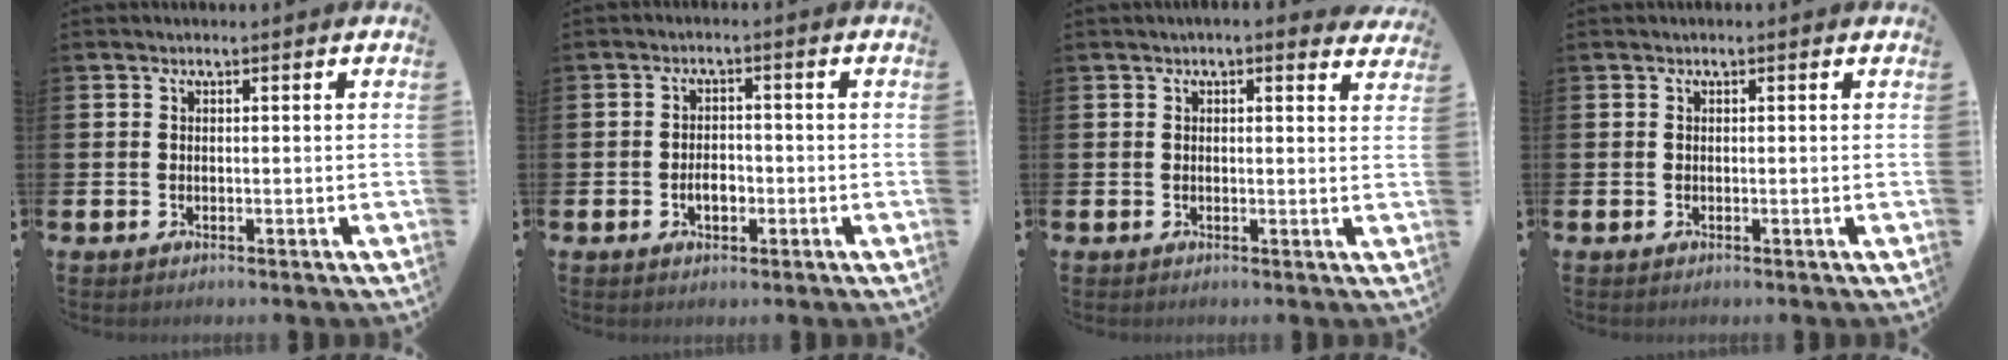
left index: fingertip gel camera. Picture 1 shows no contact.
{"total": 2.9, "force": [-0.8, 1.7, 2.1], "torque": [-0.024, -0.003, -0.020]}
{"total": 1.7, "force": [1.6, 0.2, 0.4], "torque": [-0.009, -0.005, 0.028]}
{"total": 0.0}